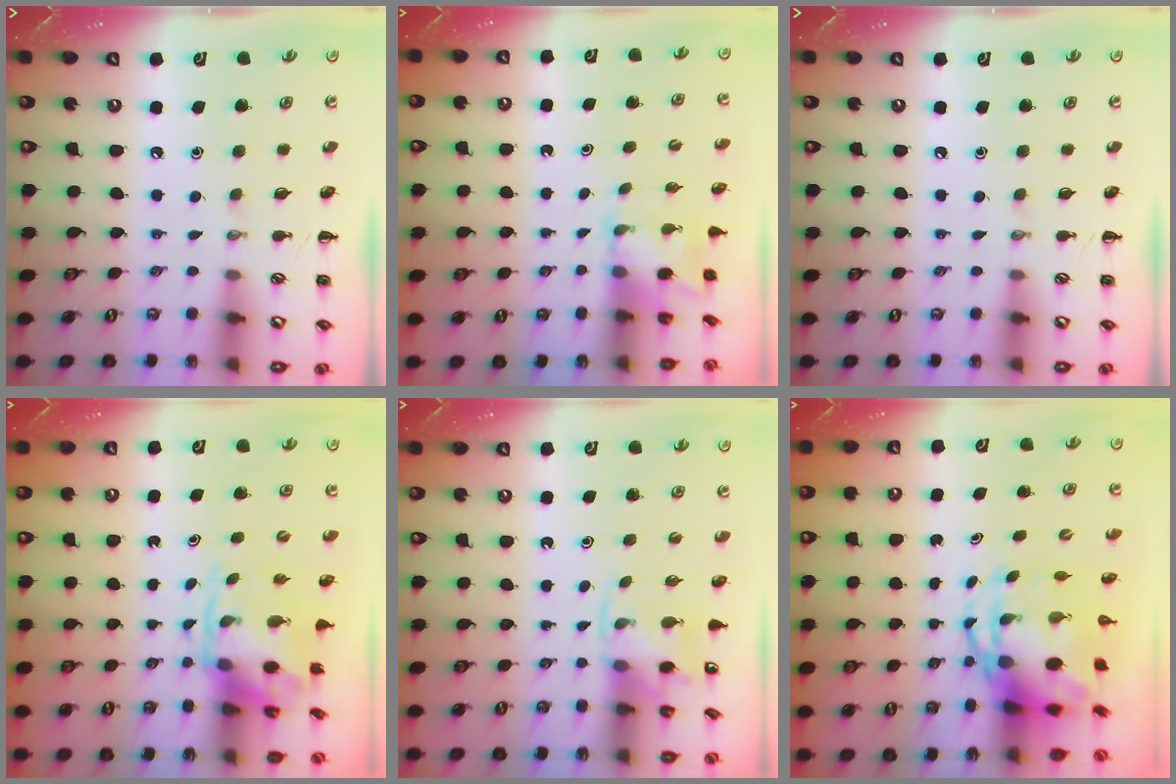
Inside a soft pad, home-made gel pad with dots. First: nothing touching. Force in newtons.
{"total": 1.7, "press": 1.6, "slide": 0.6}
{"total": 0.0}
{"total": 3.8, "press": 3.7, "slide": 0.9}
{"total": 2.6, "press": 2.5, "slide": 0.9}
{"total": 6.7, "press": 6.4, "slide": 1.9}